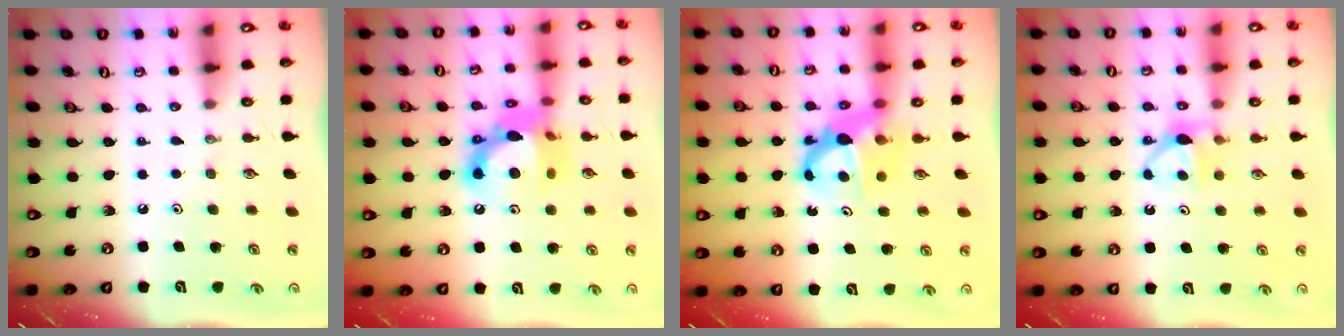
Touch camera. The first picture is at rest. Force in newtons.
{"total": 15.2, "press": 15.1, "slide": 1.2}
{"total": 7.1, "press": 7.0, "slide": 0.5}
{"total": 6.0, "press": 5.9, "slide": 0.9}